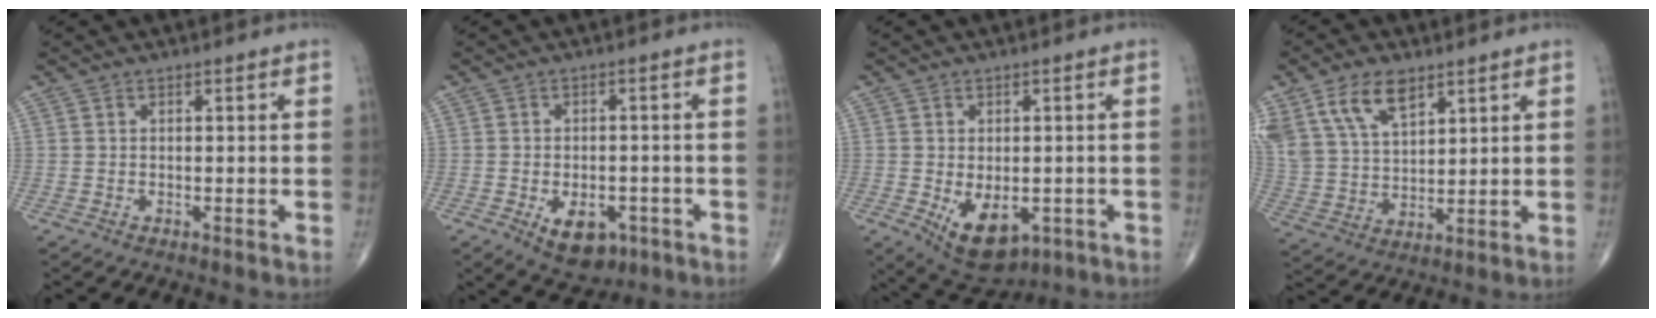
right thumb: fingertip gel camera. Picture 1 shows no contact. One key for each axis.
{"total": 8.0, "fx": -3.3, "fy": 5.0, "fz": 5.3, "tx": -0.064, "ty": 0.010, "tz": -0.036}
{"total": 9.8, "fx": -2.9, "fy": 5.9, "fz": 7.3, "tx": -0.094, "ty": -0.006, "tz": -0.026}
{"total": 13.5, "fx": 7.8, "fy": 7.3, "fz": 8.1, "tx": -0.146, "ty": -0.021, "tz": 0.159}